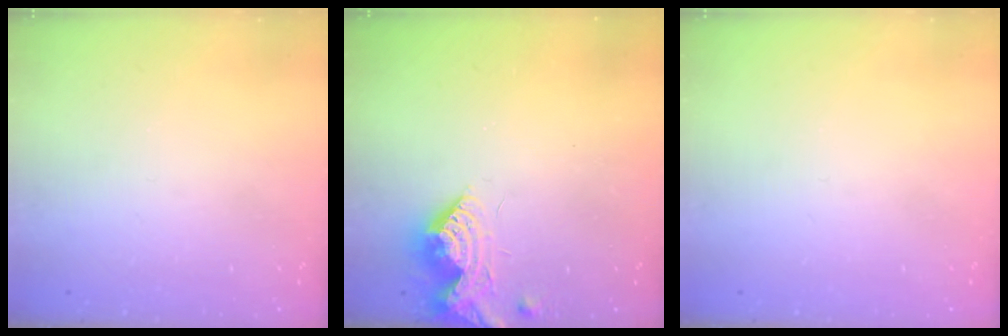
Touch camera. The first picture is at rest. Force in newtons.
{"total": 10.6, "press": 10.6, "slide": 0.2}
{"total": 0.0}